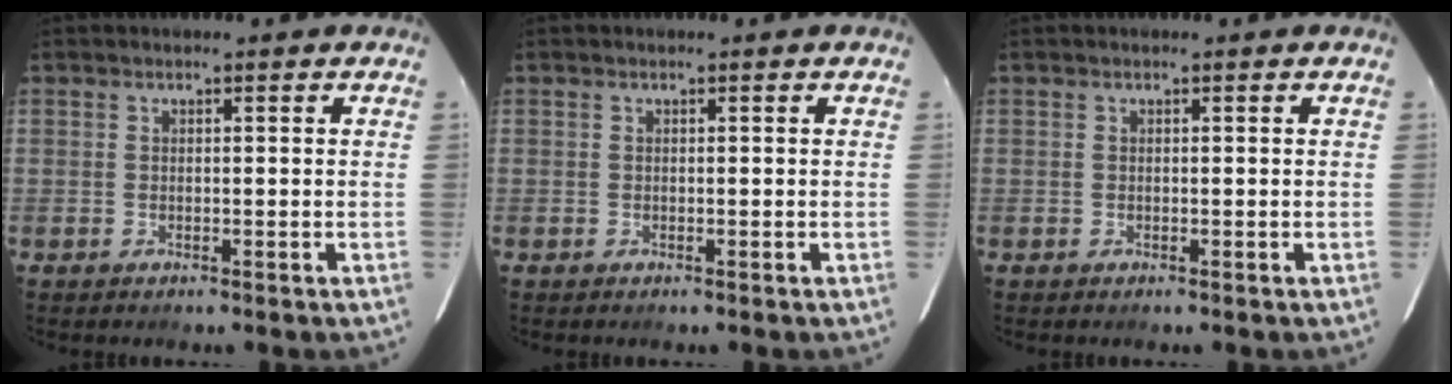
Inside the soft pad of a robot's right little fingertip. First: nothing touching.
{"total": 0.0}
{"total": 0.0}